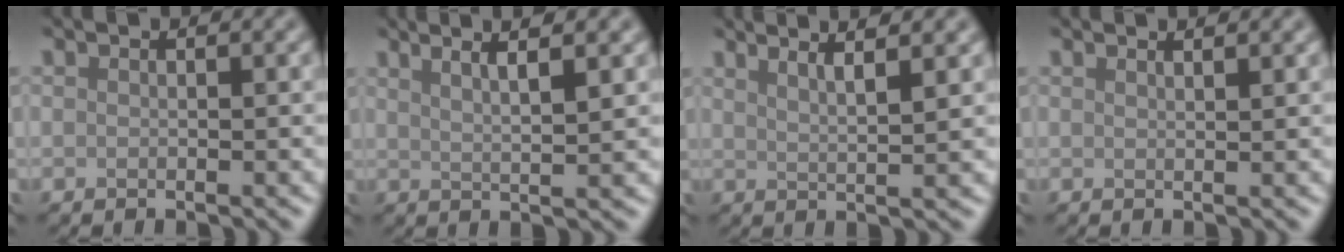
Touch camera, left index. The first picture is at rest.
{"total": 4.6, "force": [2.6, 1.0, 3.7], "torque": [-0.042, 0.014, 0.024]}
{"total": 4.4, "force": [2.9, 1.0, 3.2], "torque": [-0.033, 0.017, 0.022]}
{"total": 1.6, "force": [1.2, 0.5, 0.9], "torque": [0.000, 0.003, 0.002]}